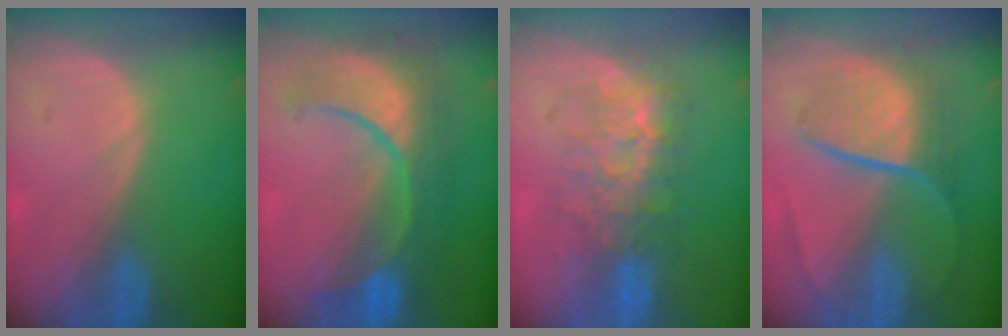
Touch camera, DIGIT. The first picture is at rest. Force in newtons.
{"total": 10.3, "press": 10.3, "slide": 1.1}
{"total": 8.0, "press": 7.7, "slide": 2.0}
{"total": 9.1, "press": 7.7, "slide": 5.0}